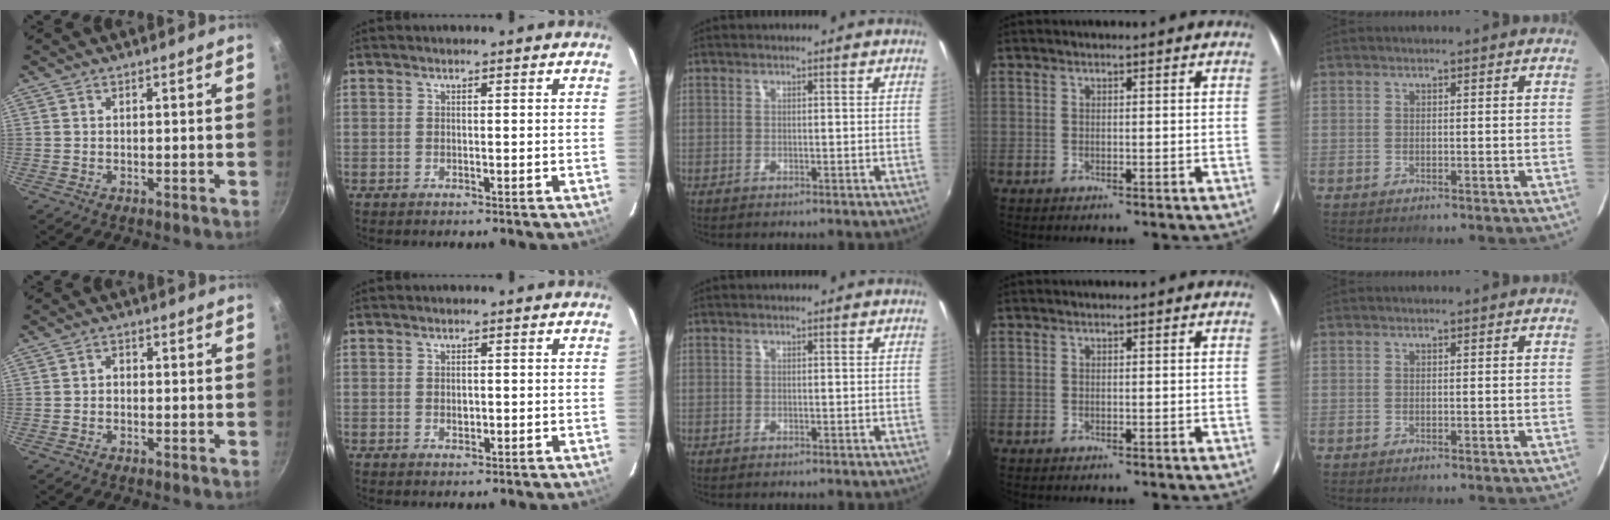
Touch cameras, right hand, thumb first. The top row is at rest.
{"thumb": {"total": 1.4, "force": [-0.4, 1.1, 0.7], "torque": [-0.009, 0.008, -0.009]}, "index": {"total": 1.4, "force": [-0.1, 1.0, 0.9], "torque": [-0.015, 0.003, 0.000]}}